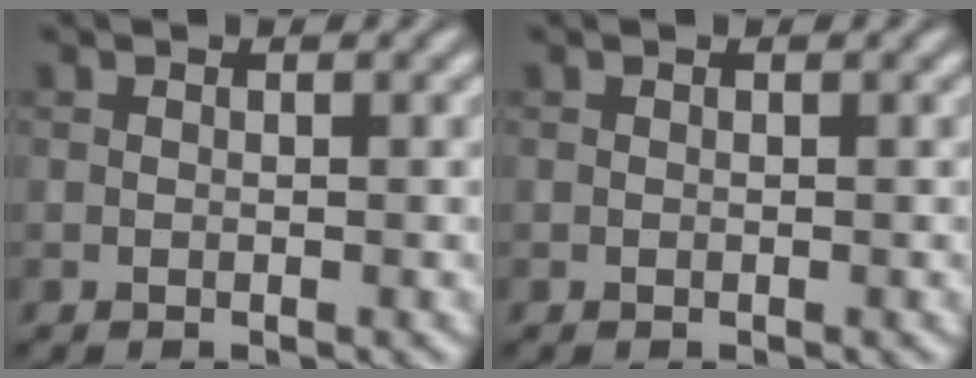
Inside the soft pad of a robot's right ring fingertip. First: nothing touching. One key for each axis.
{"total": 0.0}